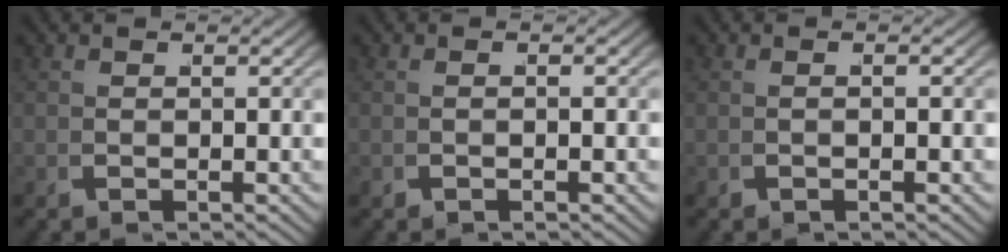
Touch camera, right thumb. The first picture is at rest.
{"total": 0.6, "force": [-0.5, 0.0, 0.4], "torque": [-0.007, 0.007, -0.010]}
{"total": 0.9, "force": [-0.5, 0.1, 0.7], "torque": [-0.015, 0.008, -0.010]}